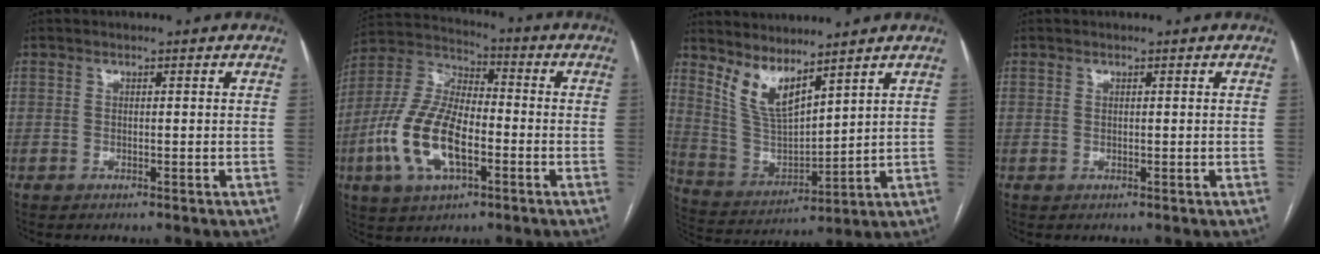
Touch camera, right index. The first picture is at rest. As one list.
[{"total": 15.1, "force": [-4.6, 6.6, 12.8], "torque": [-0.283, 0.010, -0.086]}, {"total": 8.5, "force": [6.6, 2.0, 5.1], "torque": [-0.113, -0.013, 0.150]}, {"total": 0.0}]